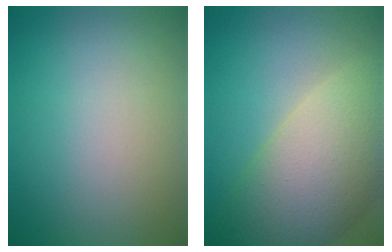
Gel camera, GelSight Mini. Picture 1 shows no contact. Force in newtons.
{"total": 10.7, "press": 10.7, "slide": 0.8}